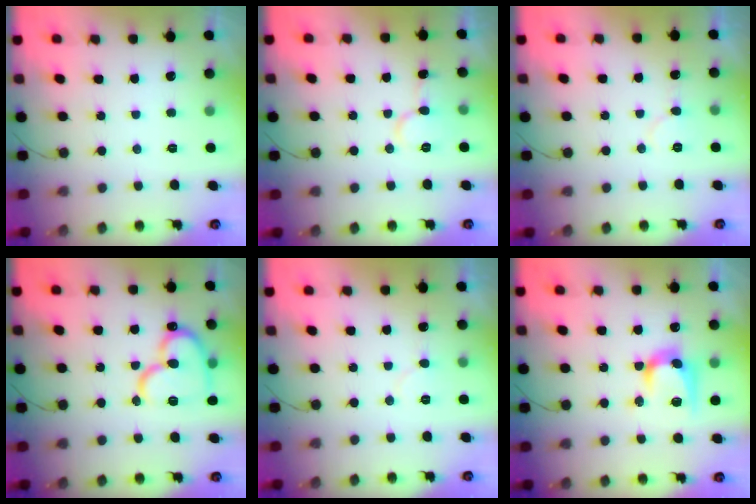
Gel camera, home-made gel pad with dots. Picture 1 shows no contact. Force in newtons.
{"total": 8.1, "press": 8.0, "slide": 1.0}
{"total": 6.1, "press": 6.1, "slide": 0.6}
{"total": 17.3, "press": 17.1, "slide": 2.2}
{"total": 5.4, "press": 5.4, "slide": 0.4}
{"total": 12.5, "press": 12.5, "slide": 0.7}